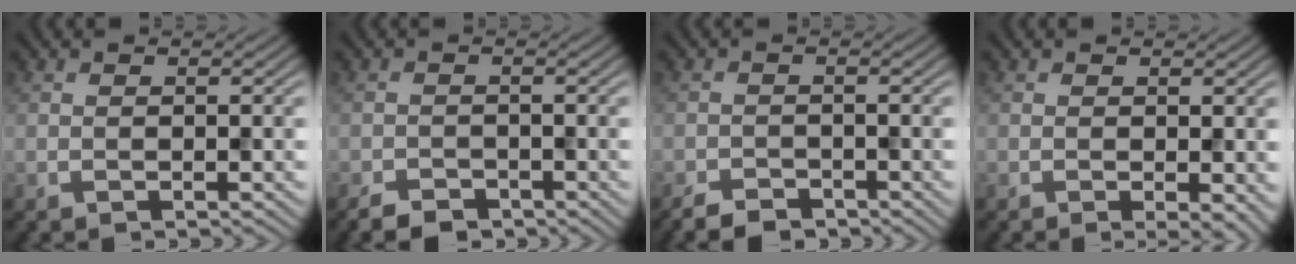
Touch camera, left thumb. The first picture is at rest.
{"total": 2.7, "force": [-2.3, 1.2, 0.9], "torque": [-0.018, -0.005, -0.045]}
{"total": 2.9, "force": [-2.5, 1.0, 1.0], "torque": [-0.018, -0.005, -0.050]}
{"total": 2.4, "force": [-0.4, 0.6, 2.3], "torque": [-0.034, -0.007, -0.005]}